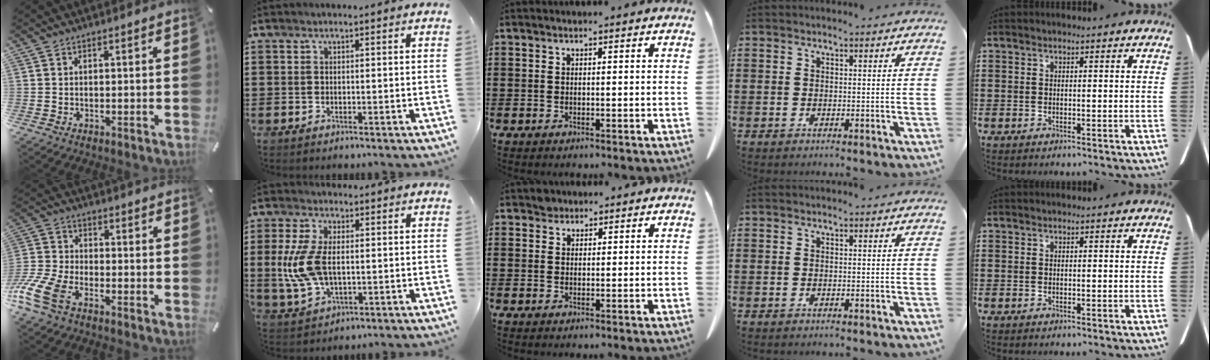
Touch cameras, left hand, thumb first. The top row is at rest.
{"thumb": {"total": 11.0, "force": [-6.9, 5.6, 6.4], "torque": [-0.156, 0.020, -0.134]}, "index": {"total": 8.9, "force": [0.0, 4.8, 7.5], "torque": [-0.186, -0.001, -0.008]}, "middle": {"total": 1.5, "force": [1.3, 0.7, 0.0], "torque": [-0.004, 0.001, 0.027]}}